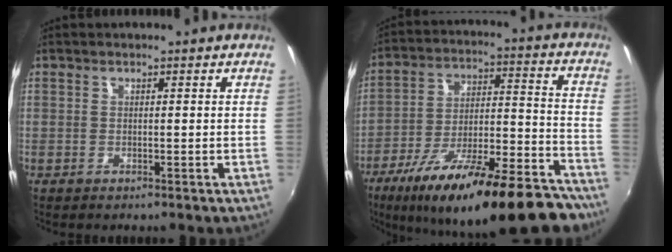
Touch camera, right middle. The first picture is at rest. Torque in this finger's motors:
{"motor_torque": [1.25, -0.89, 0.88, 0.21]}